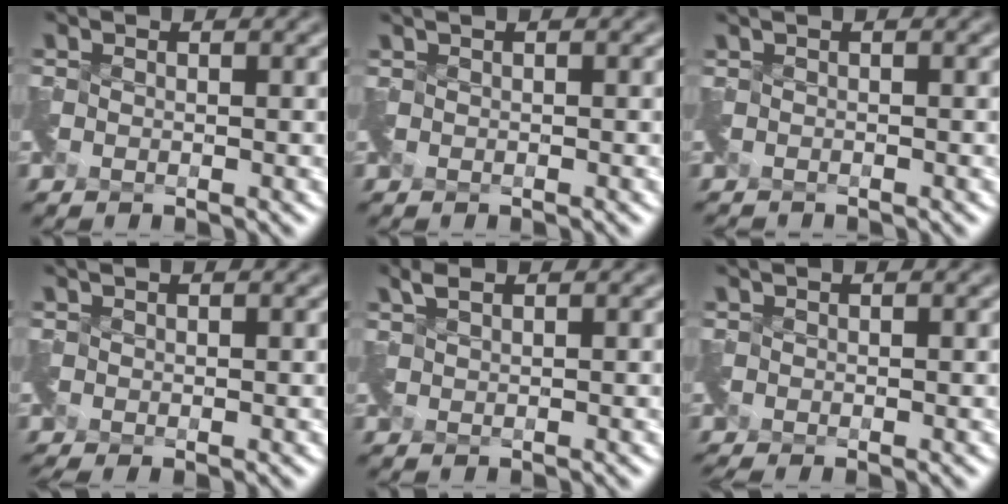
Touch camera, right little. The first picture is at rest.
{"total": 0.6, "force": [0.2, 0.0, 0.6], "torque": [-0.012, -0.002, 0.001]}
{"total": 0.9, "force": [-0.8, 0.0, 0.5], "torque": [-0.011, -0.012, -0.017]}
{"total": 1.8, "force": [0.5, 0.4, 1.7], "torque": [-0.037, 0.005, 0.010]}
{"total": 1.2, "force": [1.2, -0.2, 0.2], "torque": [-0.006, 0.003, 0.027]}
{"total": 1.5, "force": [0.2, 0.2, 1.4], "torque": [-0.029, 0.001, 0.001]}